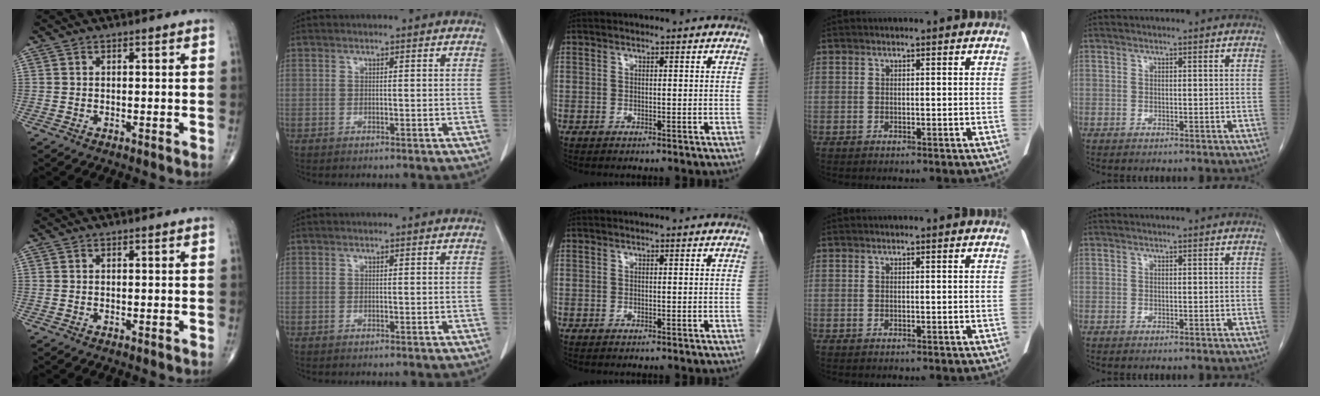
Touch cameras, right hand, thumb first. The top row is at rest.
{}